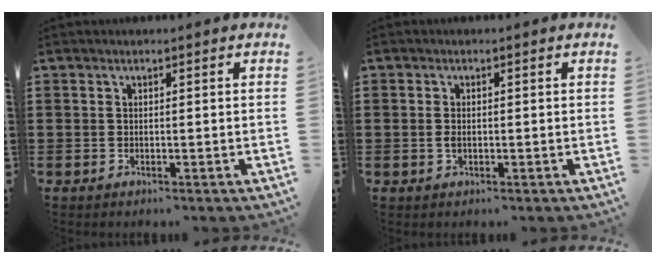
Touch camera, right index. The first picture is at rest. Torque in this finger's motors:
{"motor_torque": [-0.21, 0.67, -0.01, 0.00]}